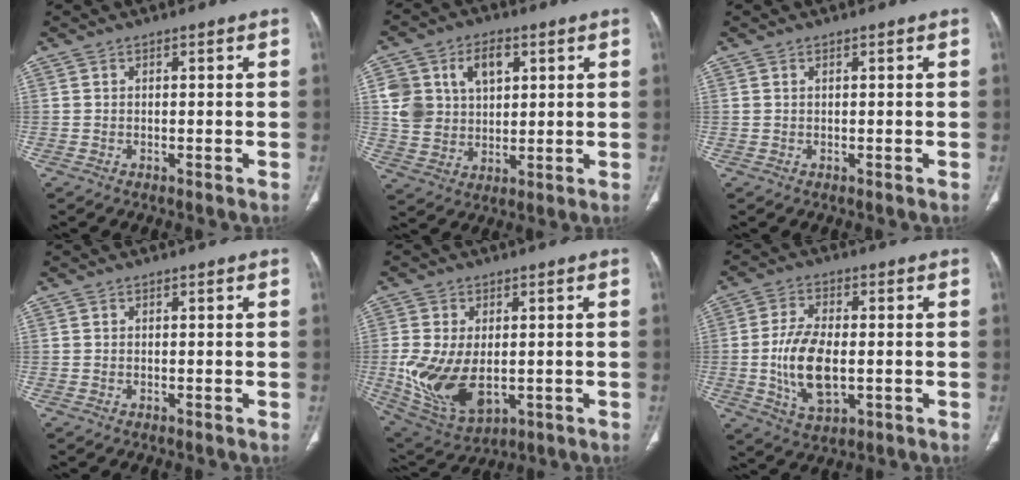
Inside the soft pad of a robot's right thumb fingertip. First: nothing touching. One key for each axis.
{"total": 12.4, "fx": 3.9, "fy": 9.1, "fz": 7.4, "tx": -0.101, "ty": -0.002, "tz": 0.082}
{"total": 0.0}
{"total": 0.0}
{"total": 13.6, "fx": -1.3, "fy": 8.2, "fz": 10.7, "tx": -0.208, "ty": -0.010, "tz": 0.003}
{"total": 10.2, "fx": -1.1, "fy": 5.1, "fz": 8.7, "tx": -0.167, "ty": -0.005, "tz": -0.016}